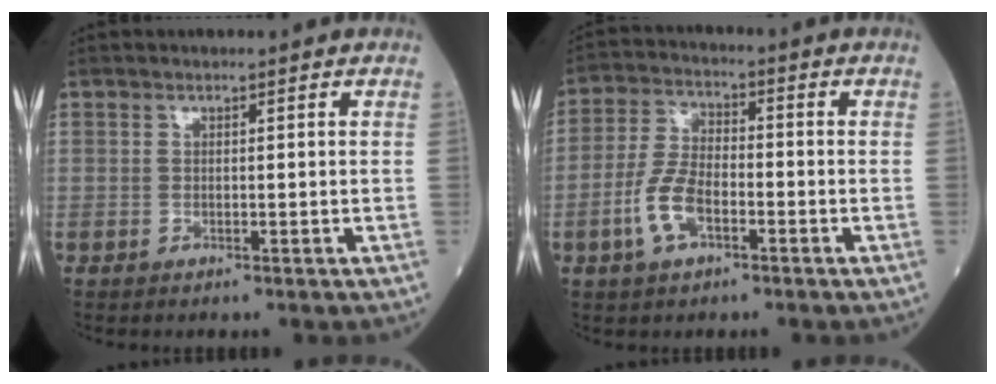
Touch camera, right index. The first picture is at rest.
{"total": 7.2, "force": [-2.9, 3.2, 5.8], "torque": [-0.135, 0.004, -0.059]}